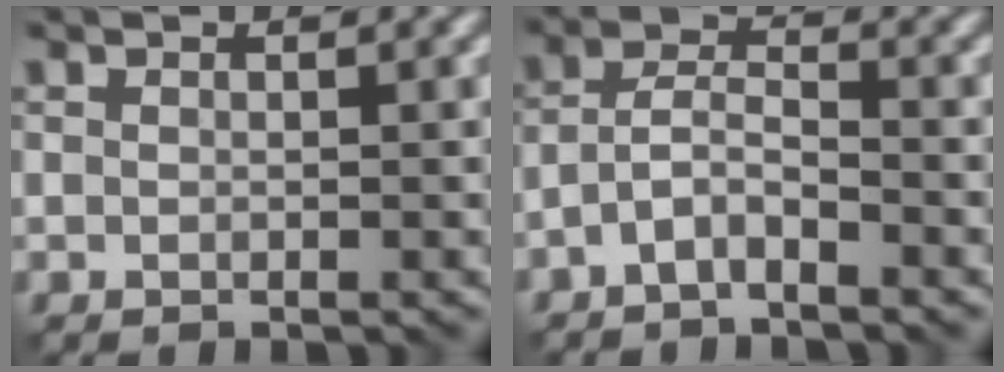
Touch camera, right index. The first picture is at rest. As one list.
[{"total": 2.6, "force": [-1.7, 0.8, 1.9], "torque": [-0.042, 0.009, -0.042]}]